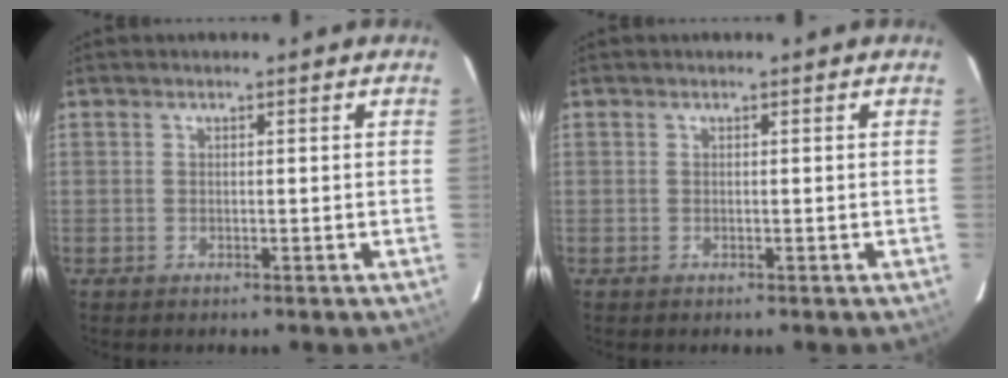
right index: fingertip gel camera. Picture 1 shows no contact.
{"total": 0.0}